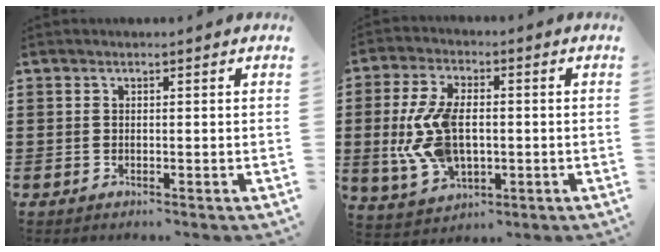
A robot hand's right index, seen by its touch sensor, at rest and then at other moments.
{"total": 10.6, "force": [-0.5, 5.8, 8.8], "torque": [-0.213, -0.002, -0.015]}